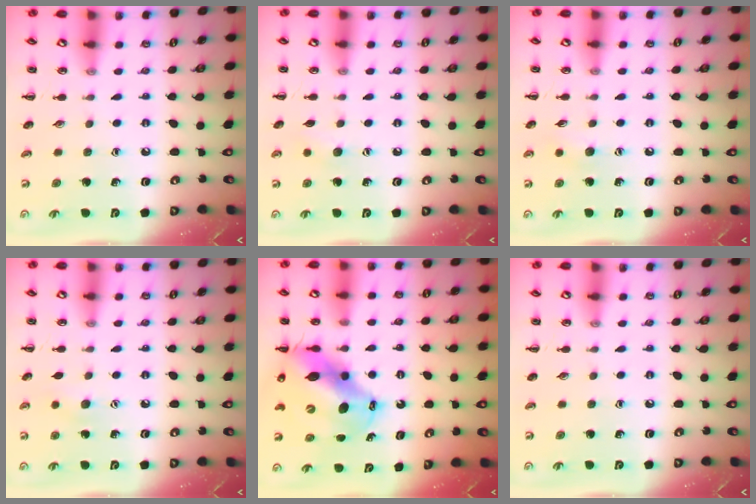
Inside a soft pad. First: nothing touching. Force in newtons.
{"total": 4.9, "press": 4.8, "slide": 1.1}
{"total": 5.4, "press": 5.3, "slide": 1.2}
{"total": 6.3, "press": 6.2, "slide": 1.2}
{"total": 14.2, "press": 13.7, "slide": 3.8}
{"total": 0.0}